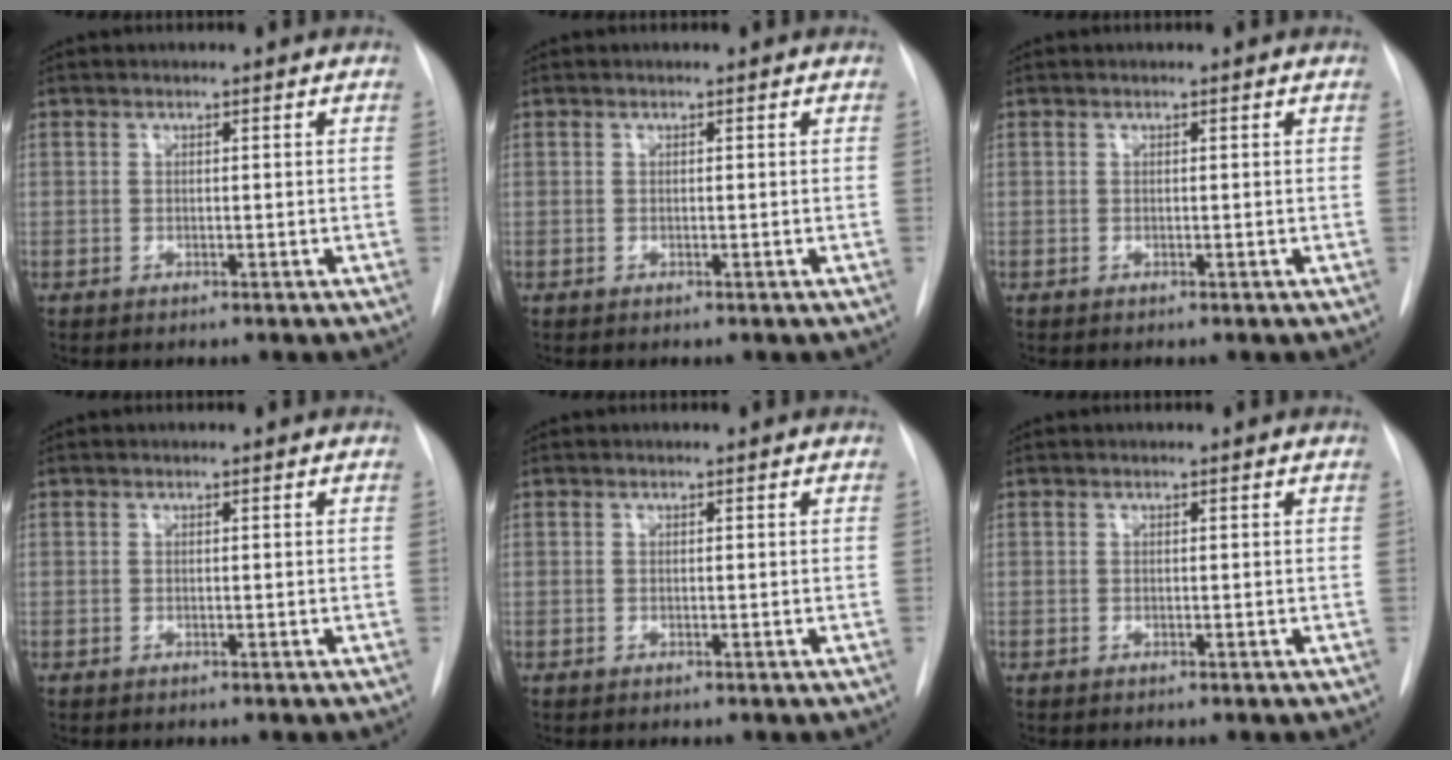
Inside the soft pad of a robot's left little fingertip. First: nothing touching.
{"total": 0.0}
{"total": 0.0}
{"total": 0.0}
{"total": 0.0}
{"total": 0.0}